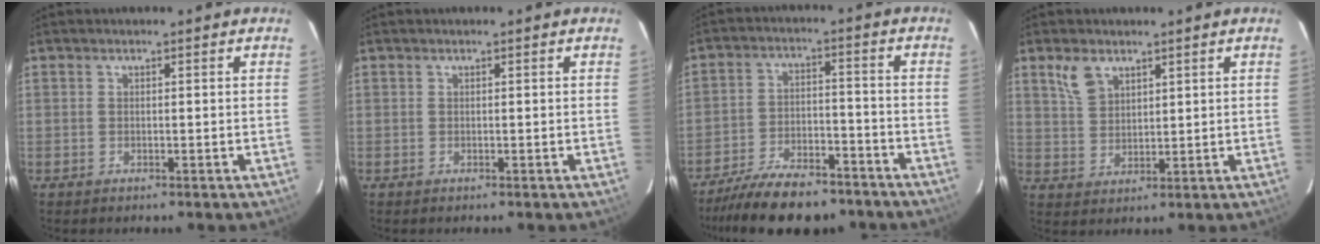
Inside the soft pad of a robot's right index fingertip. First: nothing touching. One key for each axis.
{"total": 0.0}
{"total": 17.0, "fx": -14.0, "fy": 5.8, "fz": 7.7, "tx": -0.158, "ty": -0.004, "tz": -0.209}
{"total": 5.5, "fx": 3.4, "fy": 3.2, "fz": 2.9, "tx": -0.057, "ty": 0.008, "tz": 0.072}